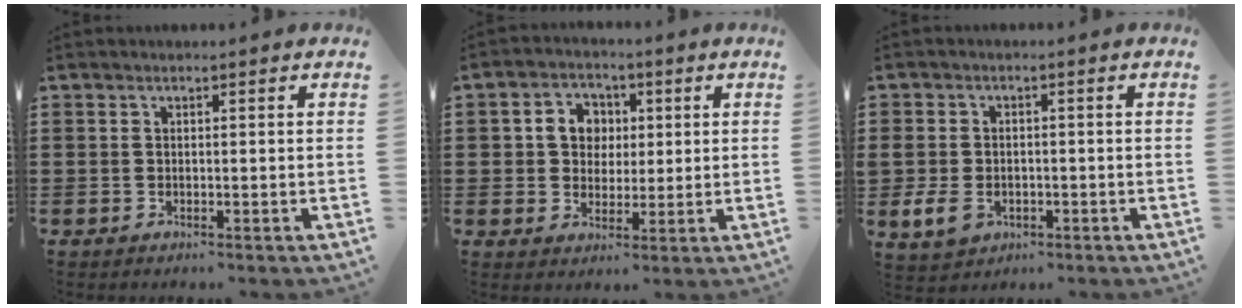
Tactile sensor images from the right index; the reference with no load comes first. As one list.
[{"total": 5.7, "force": [0.9, 5.0, 2.5], "torque": [-0.061, 0.015, 0.011]}, {"total": 4.6, "force": [-1.4, 3.3, 2.8], "torque": [-0.082, -0.002, -0.033]}]